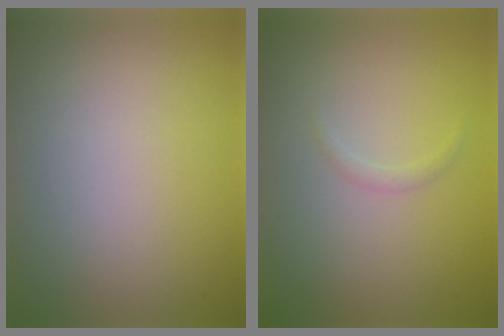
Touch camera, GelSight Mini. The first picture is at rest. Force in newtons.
{"total": 0.7, "press": 0.7, "slide": 0.1}